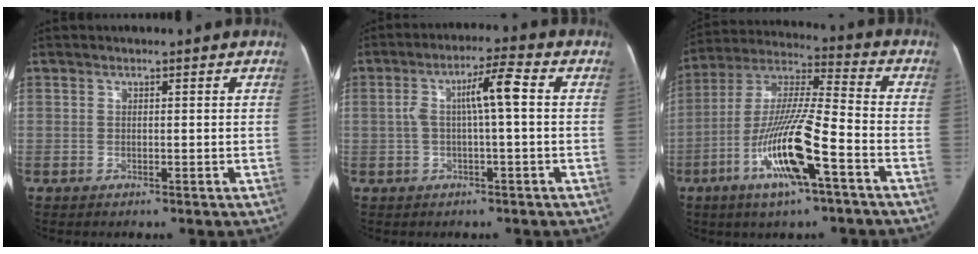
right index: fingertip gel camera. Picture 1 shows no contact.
{"total": 6.4, "force": [0.6, 0.8, 6.3], "torque": [-0.116, 0.026, 0.008]}
{"total": 15.6, "force": [-6.3, 1.2, 14.2], "torque": [-0.282, -0.005, -0.119]}